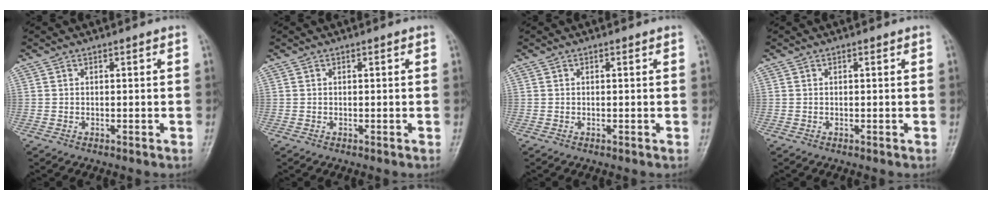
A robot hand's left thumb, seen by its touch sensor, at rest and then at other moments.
{"total": 0.0}
{"total": 0.0}
{"total": 0.0}